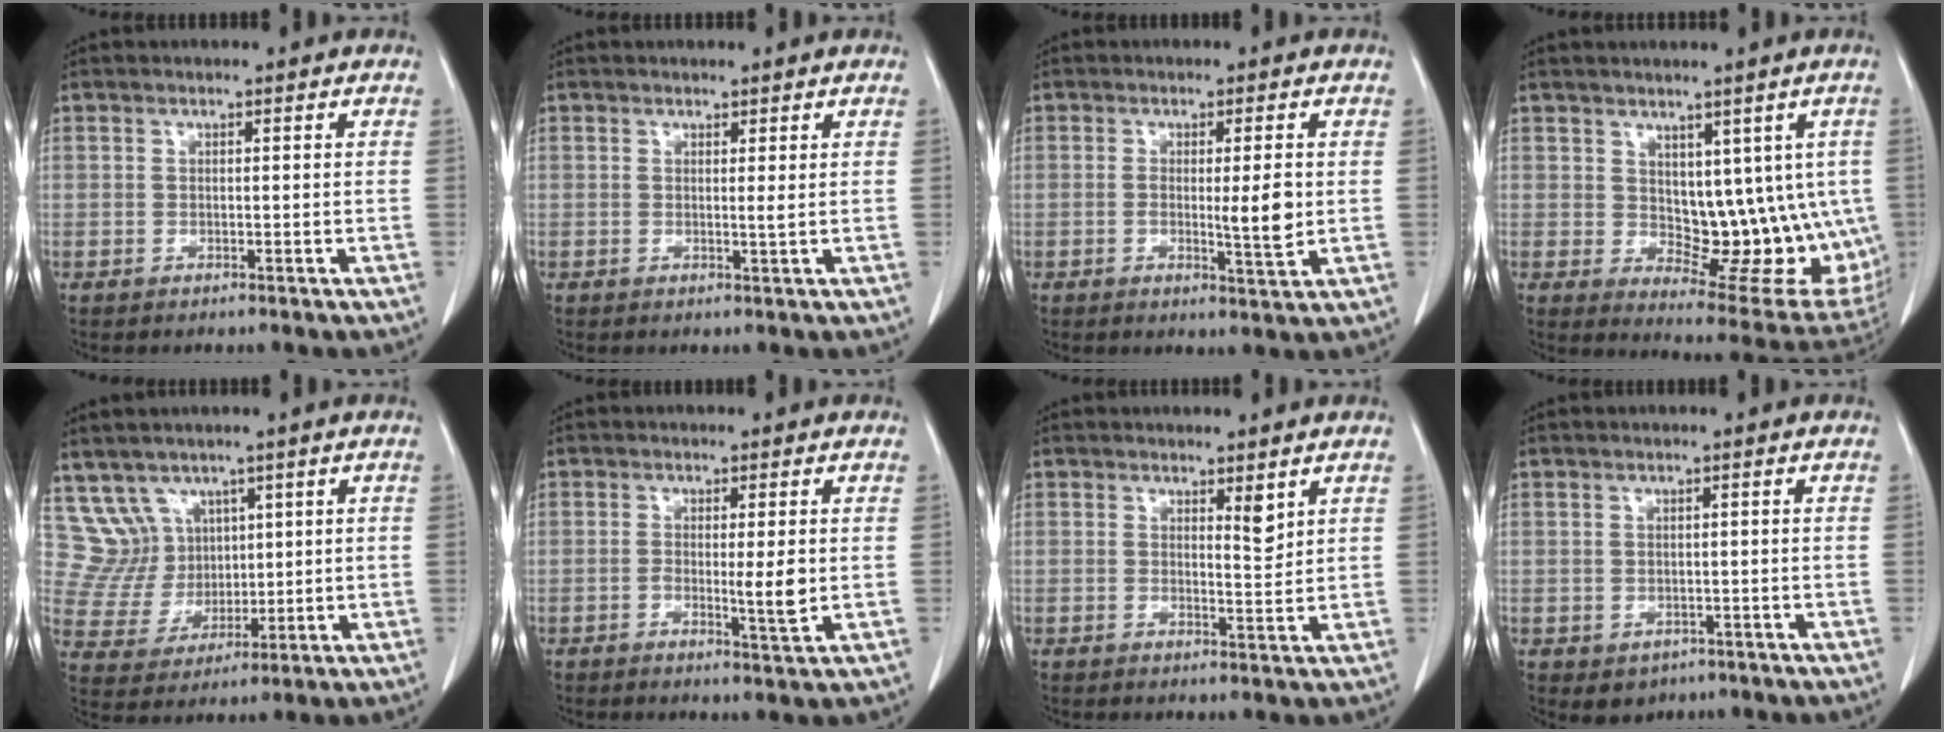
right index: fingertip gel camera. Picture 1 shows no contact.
{"total": 0.7, "force": [0.3, -0.1, 0.6], "torque": [-0.010, -0.003, 0.005]}
{"total": 4.6, "force": [-0.1, 0.5, 4.6], "torque": [-0.070, -0.006, -0.002]}
{"total": 13.6, "force": [1.0, 7.4, 11.4], "torque": [-0.123, -0.001, 0.034]}
{"total": 7.5, "force": [4.5, 6.0, 0.2], "torque": [-0.012, 0.031, 0.105]}
{"total": 3.8, "force": [-0.3, 0.3, 3.8], "torque": [-0.058, -0.006, -0.004]}
{"total": 2.4, "force": [1.5, 0.4, 1.8], "torque": [-0.031, -0.010, 0.026]}
{"total": 2.7, "force": [-1.3, 2.2, 0.9], "torque": [-0.010, 0.002, -0.007]}